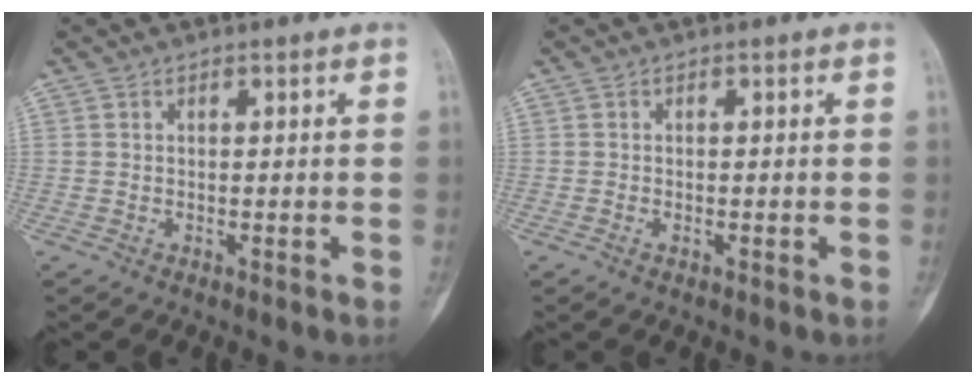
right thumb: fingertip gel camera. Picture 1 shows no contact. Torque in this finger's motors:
{"motor_torque": [-0.15, 0.00, -0.10, 0.44, -0.06]}